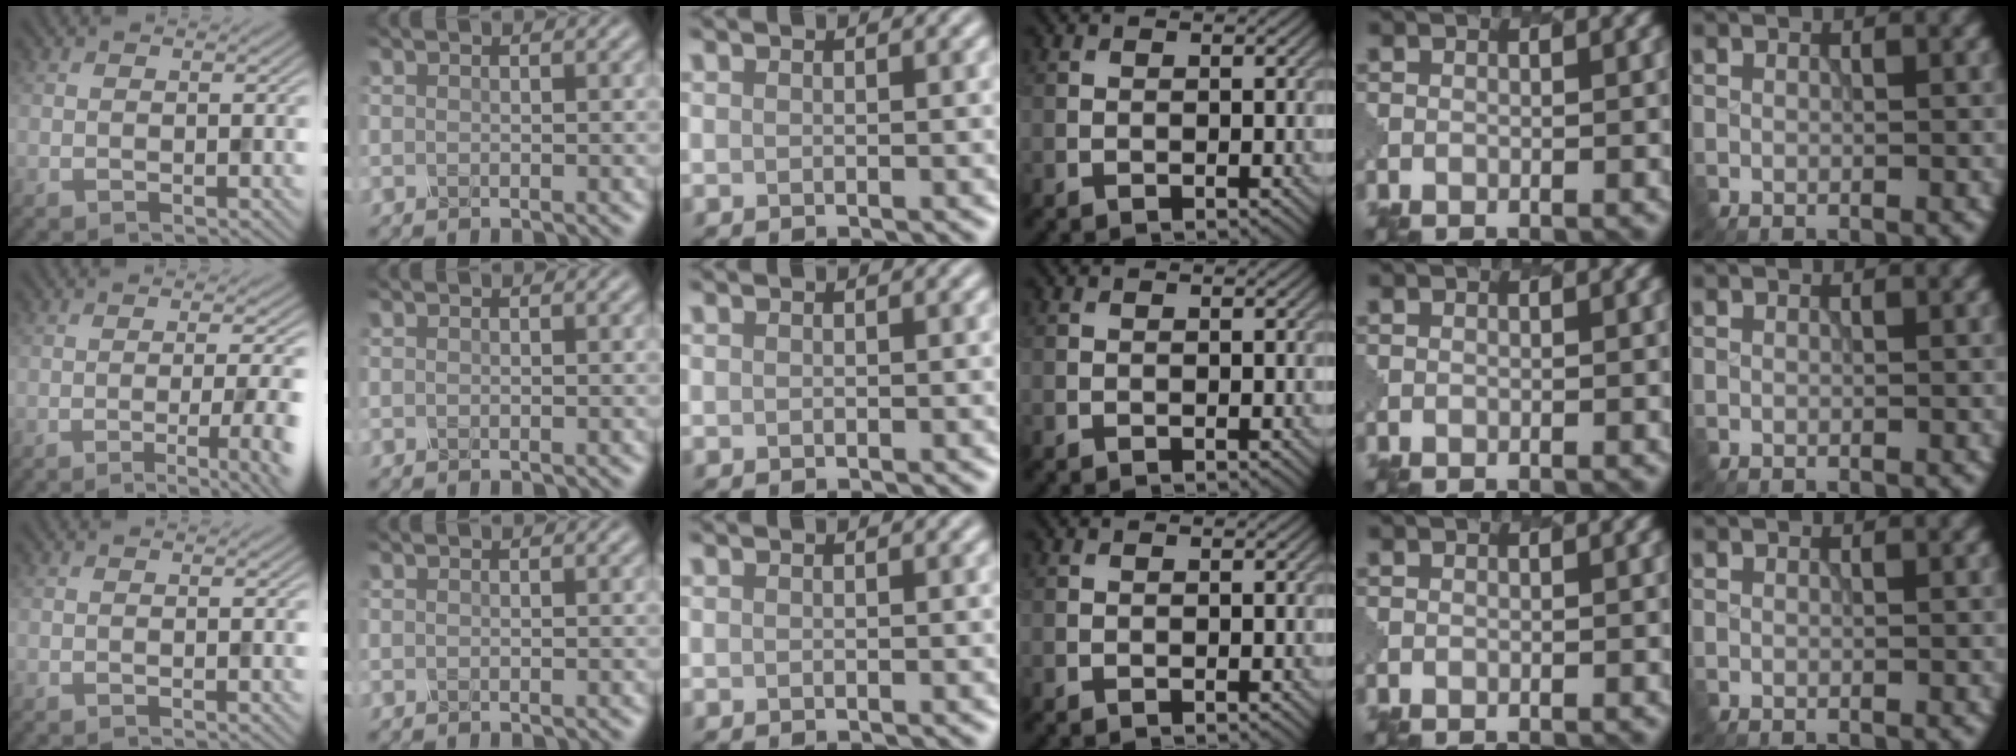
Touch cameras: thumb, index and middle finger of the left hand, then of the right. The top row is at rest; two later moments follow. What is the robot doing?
{"motion": "dispense", "object": "spray bottle"}